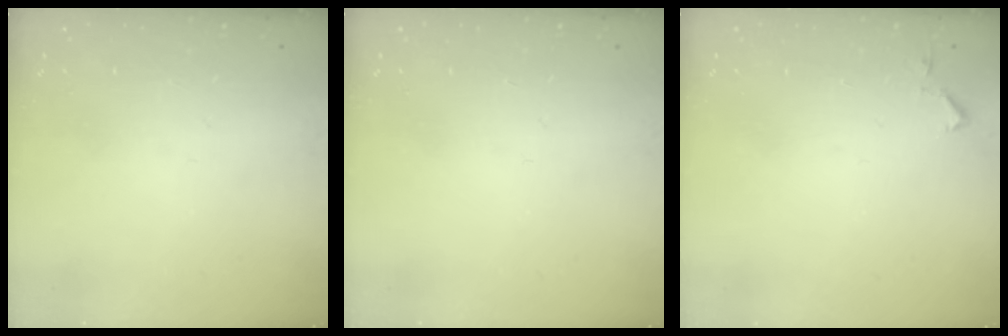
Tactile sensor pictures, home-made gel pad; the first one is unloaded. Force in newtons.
{"total": 0.0}
{"total": 3.1, "press": 3.1, "slide": 0.6}